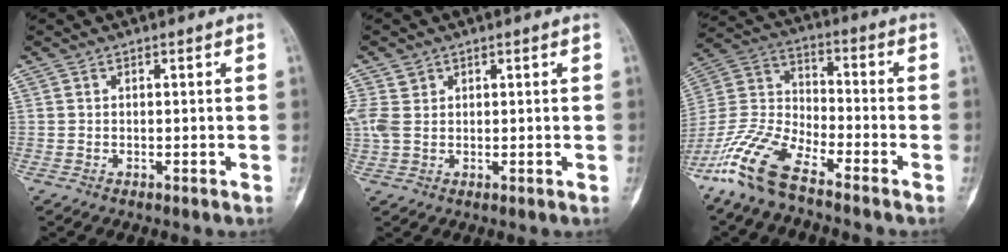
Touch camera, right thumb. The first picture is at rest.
{"total": 5.0, "force": [1.5, 3.8, 2.9], "torque": [-0.075, 0.009, 0.039]}
{"total": 13.1, "force": [-9.8, 3.6, 7.9], "torque": [-0.177, 0.045, -0.201]}